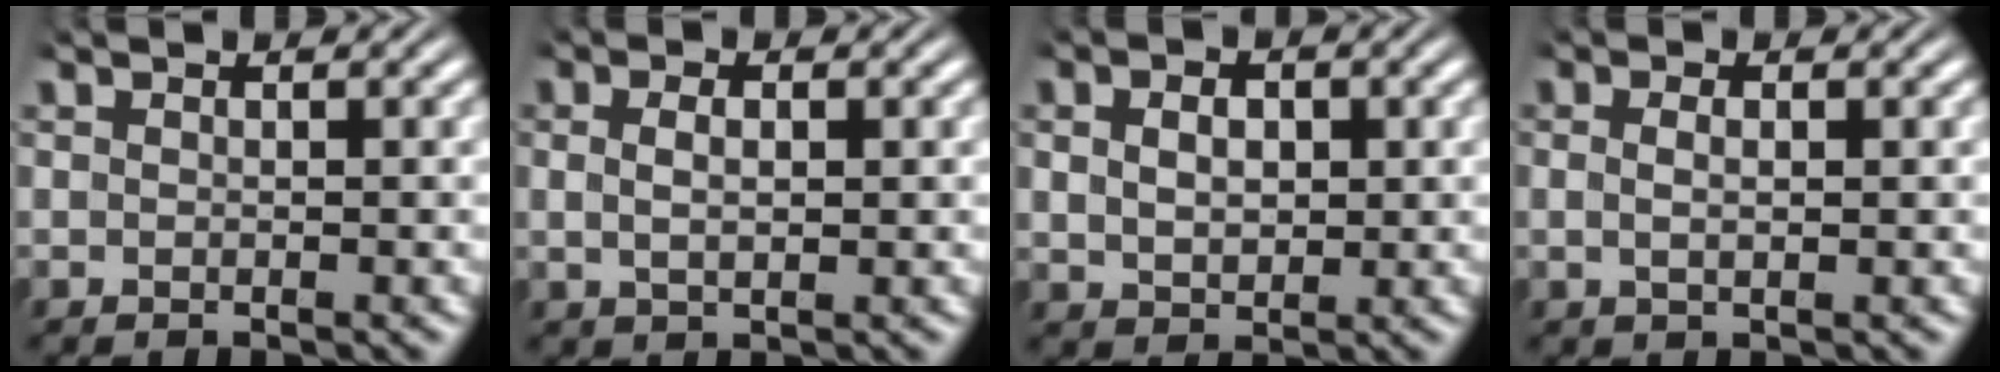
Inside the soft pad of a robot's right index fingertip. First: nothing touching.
{"total": 2.2, "force": [0.3, 0.9, 1.9], "torque": [-0.035, -0.006, 0.012]}
{"total": 2.9, "force": [0.7, 2.0, 2.1], "torque": [-0.031, -0.008, 0.022]}
{"total": 1.6, "force": [0.2, 0.4, 1.5], "torque": [-0.030, -0.007, 0.009]}